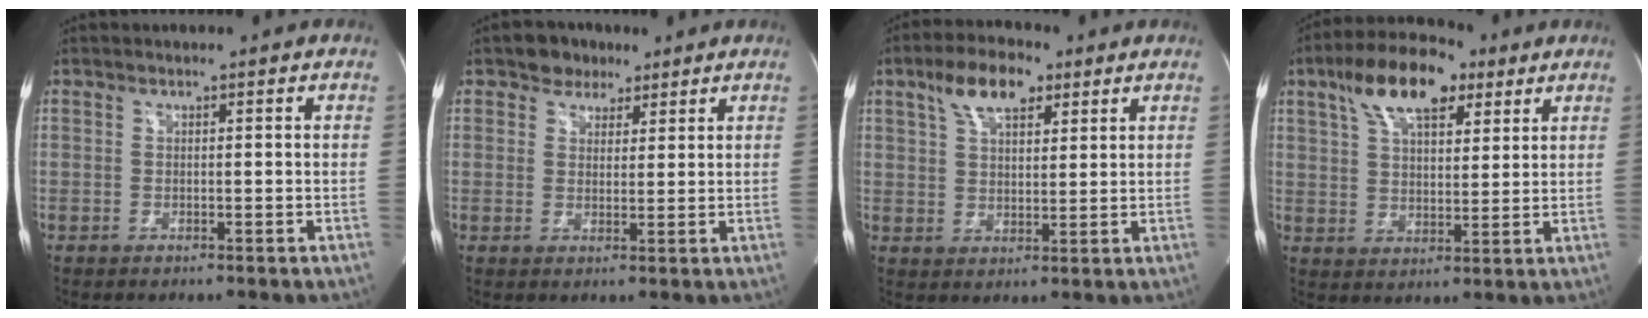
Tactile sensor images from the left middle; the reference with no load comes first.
{"total": 4.2, "force": [2.9, 2.9, 1.0], "torque": [-0.014, 0.009, 0.045]}
{"total": 8.0, "force": [4.6, 3.5, 5.6], "torque": [-0.105, 0.020, 0.083]}
{"total": 12.7, "force": [7.1, 5.4, 9.0], "torque": [-0.164, 0.030, 0.124]}